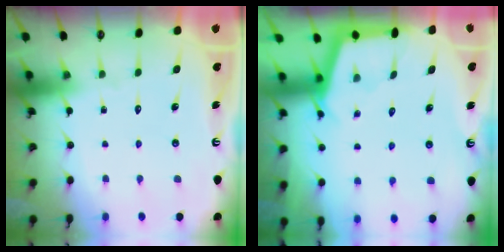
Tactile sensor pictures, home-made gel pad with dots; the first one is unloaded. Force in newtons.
{"total": 2.4, "press": 2.4, "slide": 0.1}